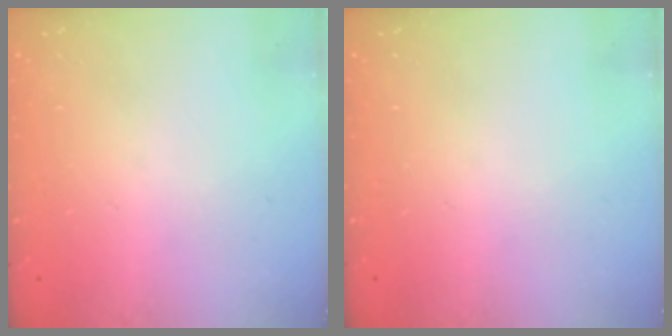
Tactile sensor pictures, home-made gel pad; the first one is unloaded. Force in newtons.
{"total": 0.0}